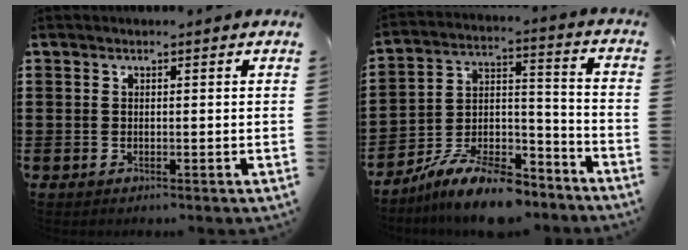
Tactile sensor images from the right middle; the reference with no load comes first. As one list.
[{"total": 11.8, "force": [-10.1, 2.8, 5.5], "torque": [-0.101, 0.034, -0.193]}]